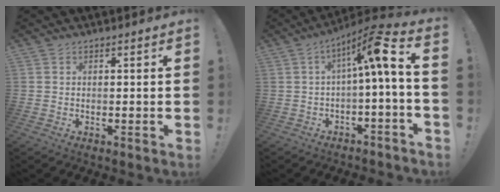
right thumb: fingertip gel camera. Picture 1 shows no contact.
{"total": 11.3, "force": [1.8, 0.6, 11.1], "torque": [-0.172, -0.011, 0.014]}